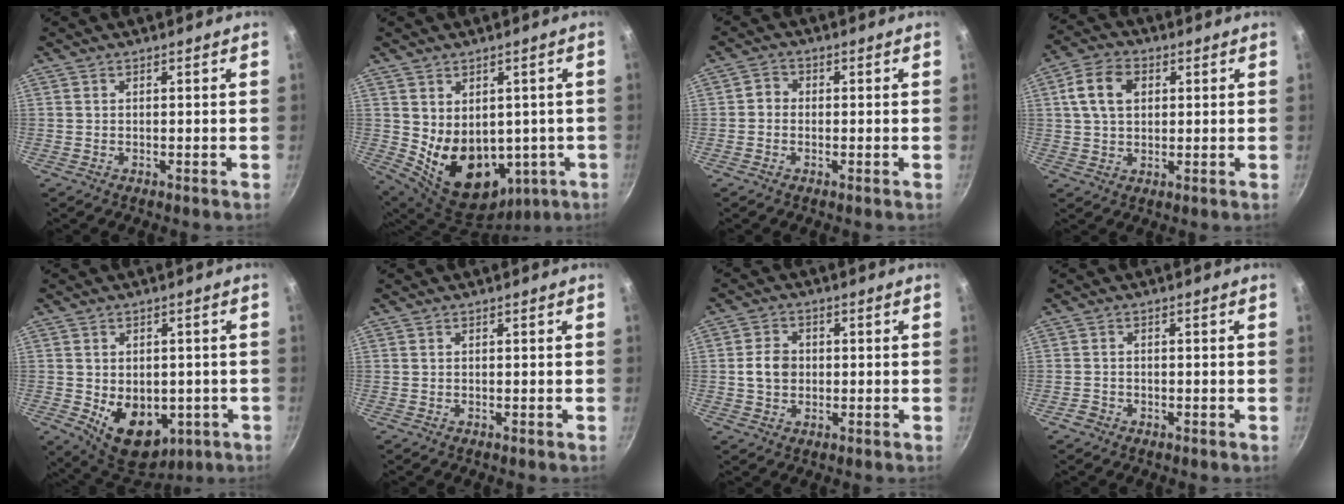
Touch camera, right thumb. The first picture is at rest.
{"total": 14.7, "force": [-0.5, 11.0, 9.7], "torque": [-0.128, -0.018, 0.030]}
{"total": 2.2, "force": [-0.6, 1.9, 0.8], "torque": [-0.006, 0.010, -0.018]}
{"total": 8.3, "force": [2.1, 5.9, 5.5], "torque": [-0.093, 0.010, 0.032]}
{"total": 13.0, "force": [-3.0, 9.1, 8.8], "torque": [-0.093, -0.012, -0.020]}
{"total": 0.0}
{"total": 5.2, "force": [-0.1, 4.2, 3.0], "torque": [-0.038, 0.010, -0.006]}
{"total": 1.8, "force": [-1.0, 1.3, 0.4], "torque": [-0.005, 0.010, -0.017]}